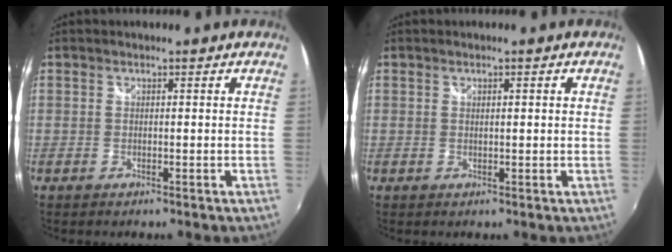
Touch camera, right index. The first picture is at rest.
{"total": 1.0, "force": [0.4, 0.3, 0.9], "torque": [-0.012, 0.004, 0.006]}